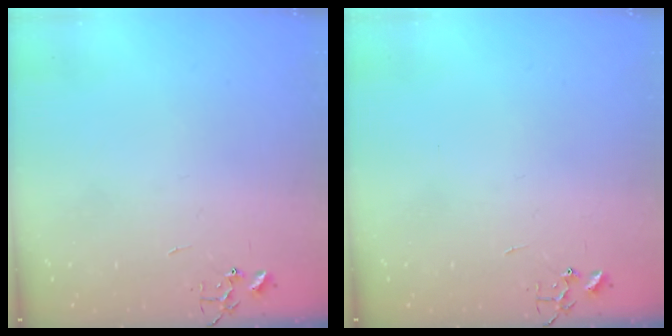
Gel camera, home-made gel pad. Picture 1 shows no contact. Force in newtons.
{"total": 0.0}